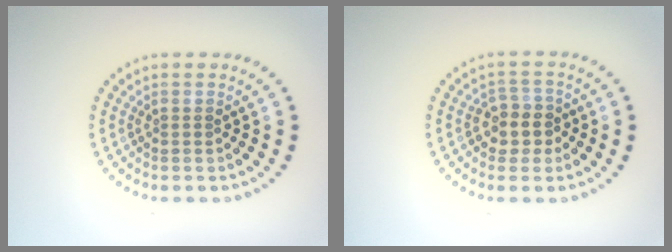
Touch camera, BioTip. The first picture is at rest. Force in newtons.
{"total": 2.8, "press": 2.5, "slide": 1.2}